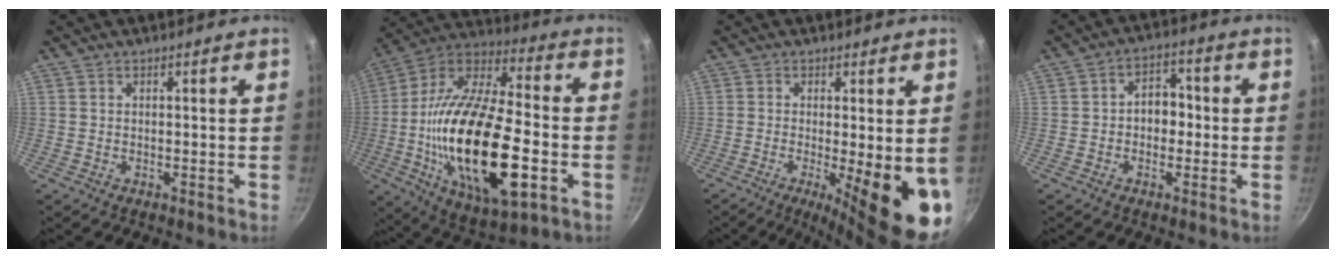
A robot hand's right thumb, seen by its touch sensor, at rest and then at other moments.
{"total": 30.4, "force": [-6.2, 12.9, 26.9], "torque": [-0.493, 0.015, -0.109]}
{"total": 14.3, "force": [-3.0, 3.8, 13.5], "torque": [-0.172, -0.016, -0.036]}
{"total": 5.9, "force": [-0.5, 4.5, 3.8], "torque": [-0.014, 0.018, -0.016]}